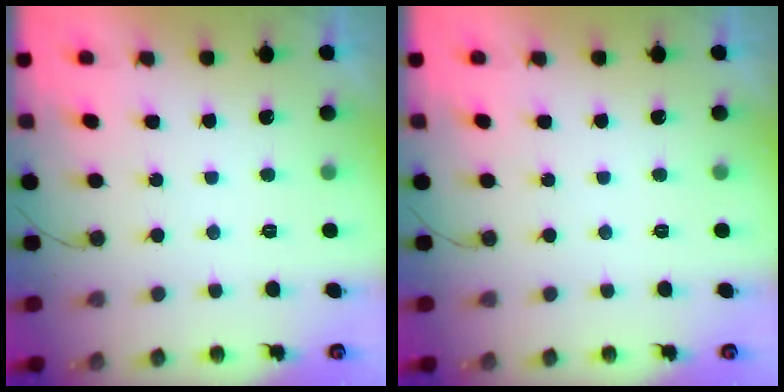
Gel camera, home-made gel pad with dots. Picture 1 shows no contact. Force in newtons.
{"total": 0.0}